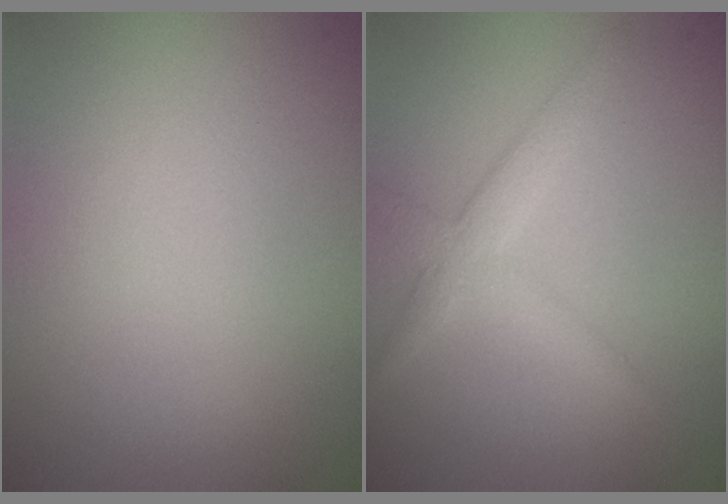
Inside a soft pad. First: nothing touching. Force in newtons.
{"total": 2.6, "press": 2.6, "slide": 0.2}